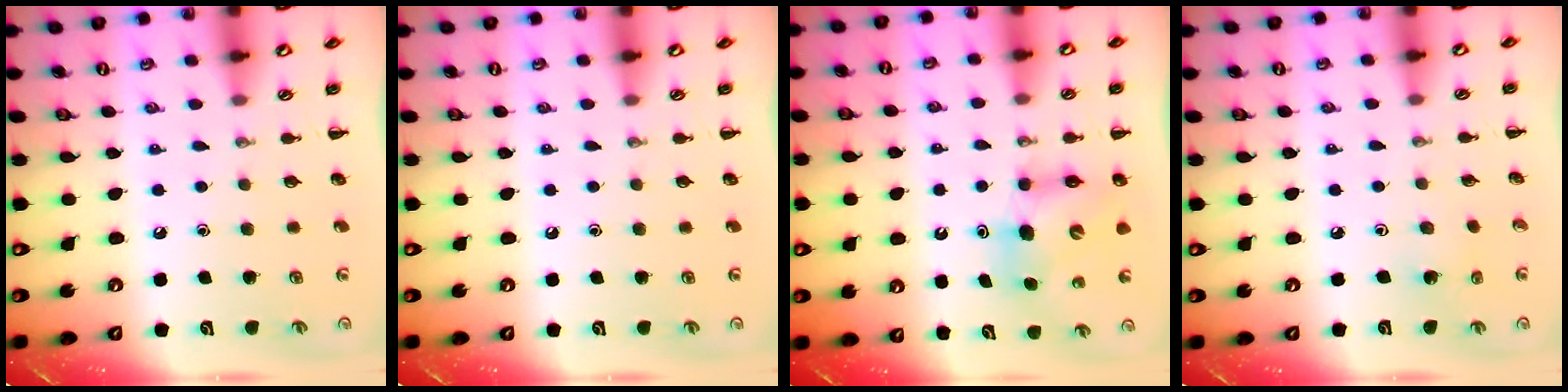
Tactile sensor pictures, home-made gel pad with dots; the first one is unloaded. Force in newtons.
{"total": 0.0}
{"total": 6.6, "press": 6.6, "slide": 0.8}
{"total": 1.9, "press": 1.8, "slide": 0.7}